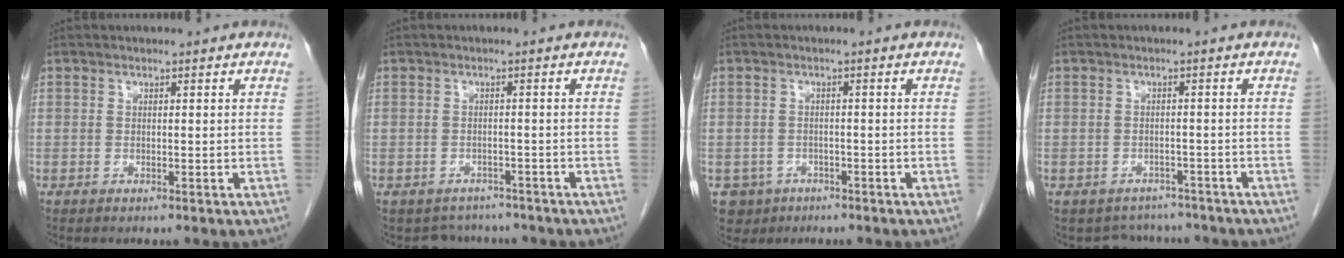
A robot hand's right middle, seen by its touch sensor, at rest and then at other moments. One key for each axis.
{"total": 4.4, "fx": -3.8, "fy": 2.2, "fz": -0.3, "tx": 0.005, "ty": 0.010, "tz": -0.050}
{"total": 4.2, "fx": -2.5, "fy": 3.4, "fz": 0.3, "tx": -0.008, "ty": 0.004, "tz": -0.036}
{"total": 5.5, "fx": -4.8, "fy": 2.6, "fz": -0.3, "tx": 0.009, "ty": 0.016, "tz": -0.059}